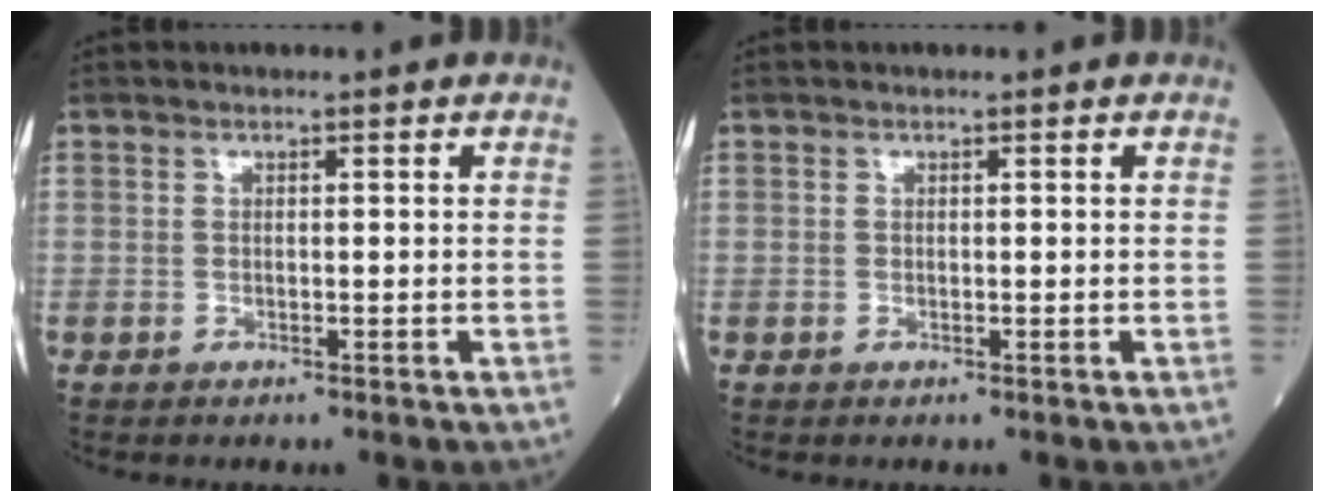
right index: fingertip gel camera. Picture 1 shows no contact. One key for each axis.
{"total": 0.0}